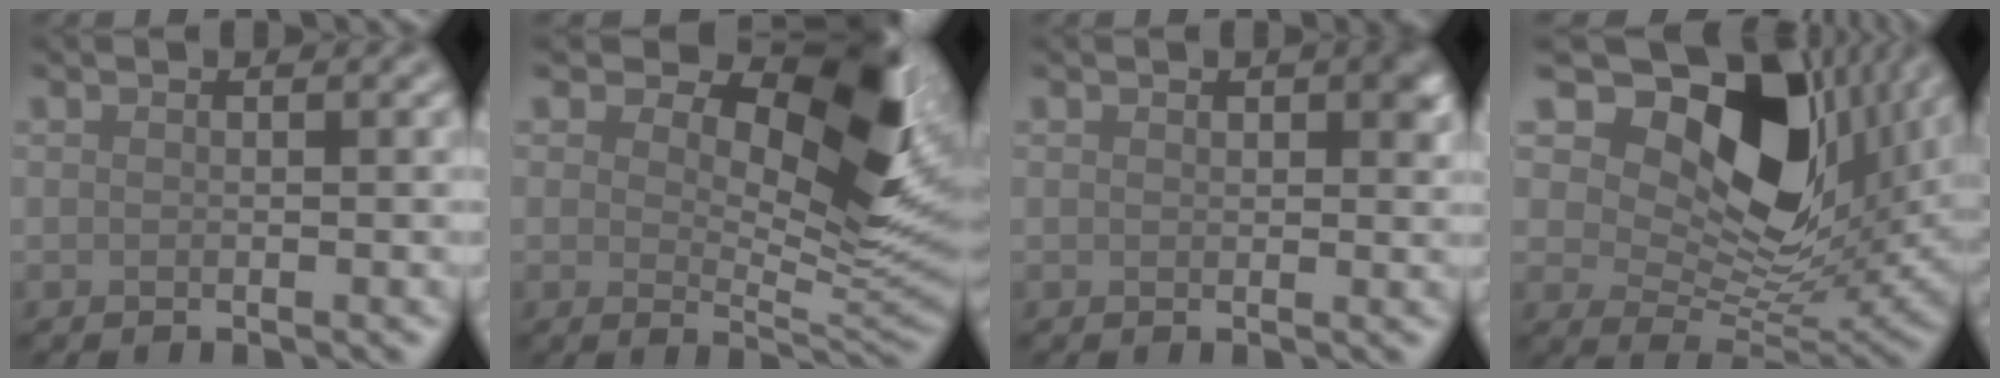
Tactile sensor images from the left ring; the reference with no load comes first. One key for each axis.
{"total": 9.9, "fx": 4.0, "fy": 4.5, "fz": 7.9, "tx": -0.110, "ty": -0.008, "tz": 0.061}
{"total": 2.1, "fx": 0.9, "fy": 1.2, "fz": 1.5, "tx": -0.012, "ty": -0.001, "tz": 0.015}
{"total": 14.6, "fx": 6.0, "fy": 8.8, "fz": 10.0, "tx": -0.159, "ty": 0.000, "tz": 0.108}